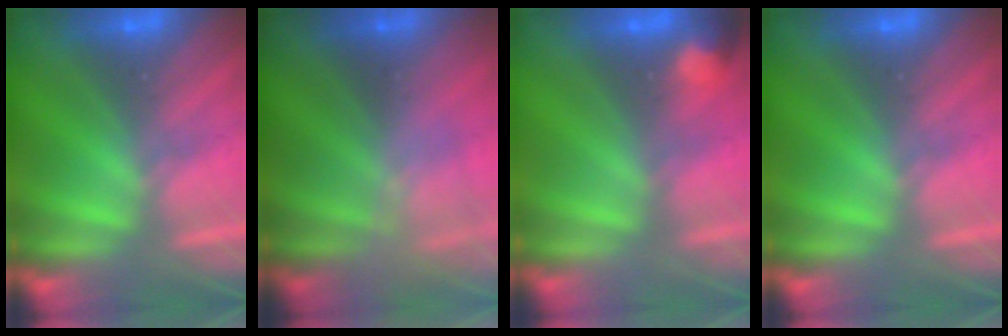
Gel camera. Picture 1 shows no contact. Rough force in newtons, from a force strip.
{"total": 2.2}
{"total": 2.8}
{"total": 0.0}